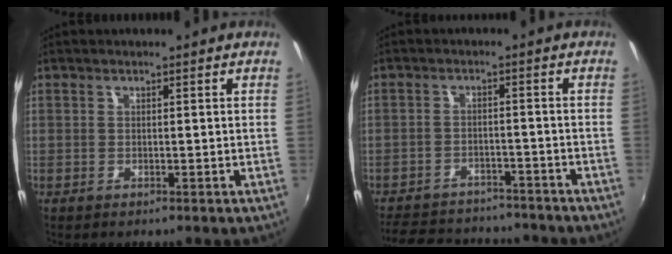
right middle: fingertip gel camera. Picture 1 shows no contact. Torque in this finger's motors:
{"motor_torque": [1.03, -1.11, 0.07, 0.03]}